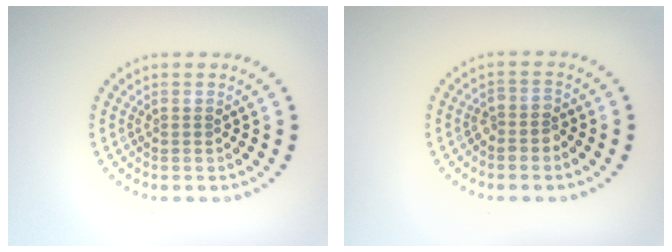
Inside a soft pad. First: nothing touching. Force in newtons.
{"total": 1.6, "press": 1.4, "slide": 0.8}